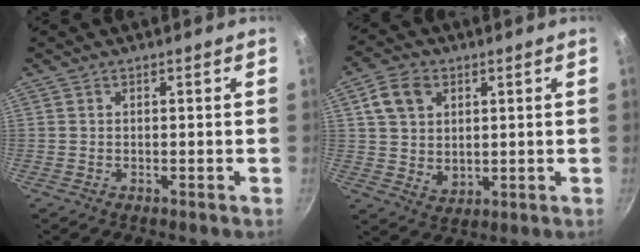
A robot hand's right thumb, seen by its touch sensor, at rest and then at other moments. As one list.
[{"total": 9.0, "force": [3.0, 6.9, 5.0], "torque": [-0.071, -0.010, 0.056]}]